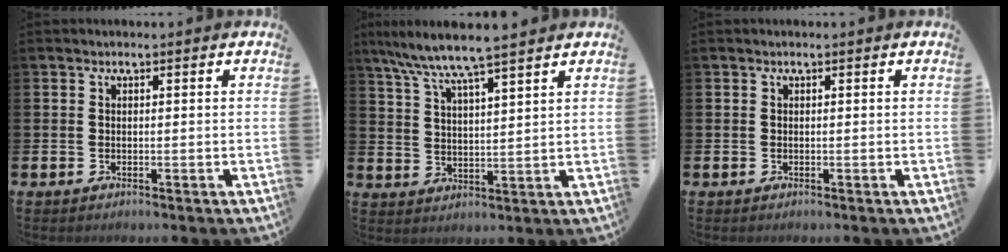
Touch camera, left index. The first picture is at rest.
{"total": 7.0, "force": [6.5, -0.2, 2.7], "torque": [-0.075, -0.032, 0.113]}
{"total": 0.0}